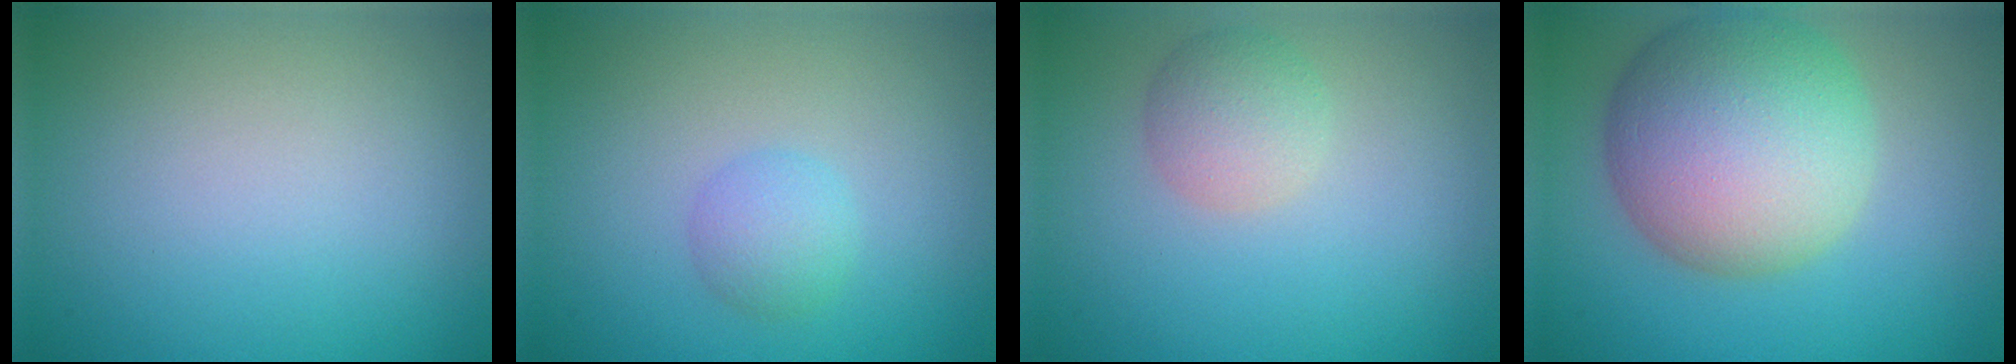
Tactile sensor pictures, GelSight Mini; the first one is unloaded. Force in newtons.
{"total": 1.9, "press": 1.9, "slide": 0.1}
{"total": 2.7, "press": 2.7, "slide": 0.1}
{"total": 11.5, "press": 11.5, "slide": 0.6}